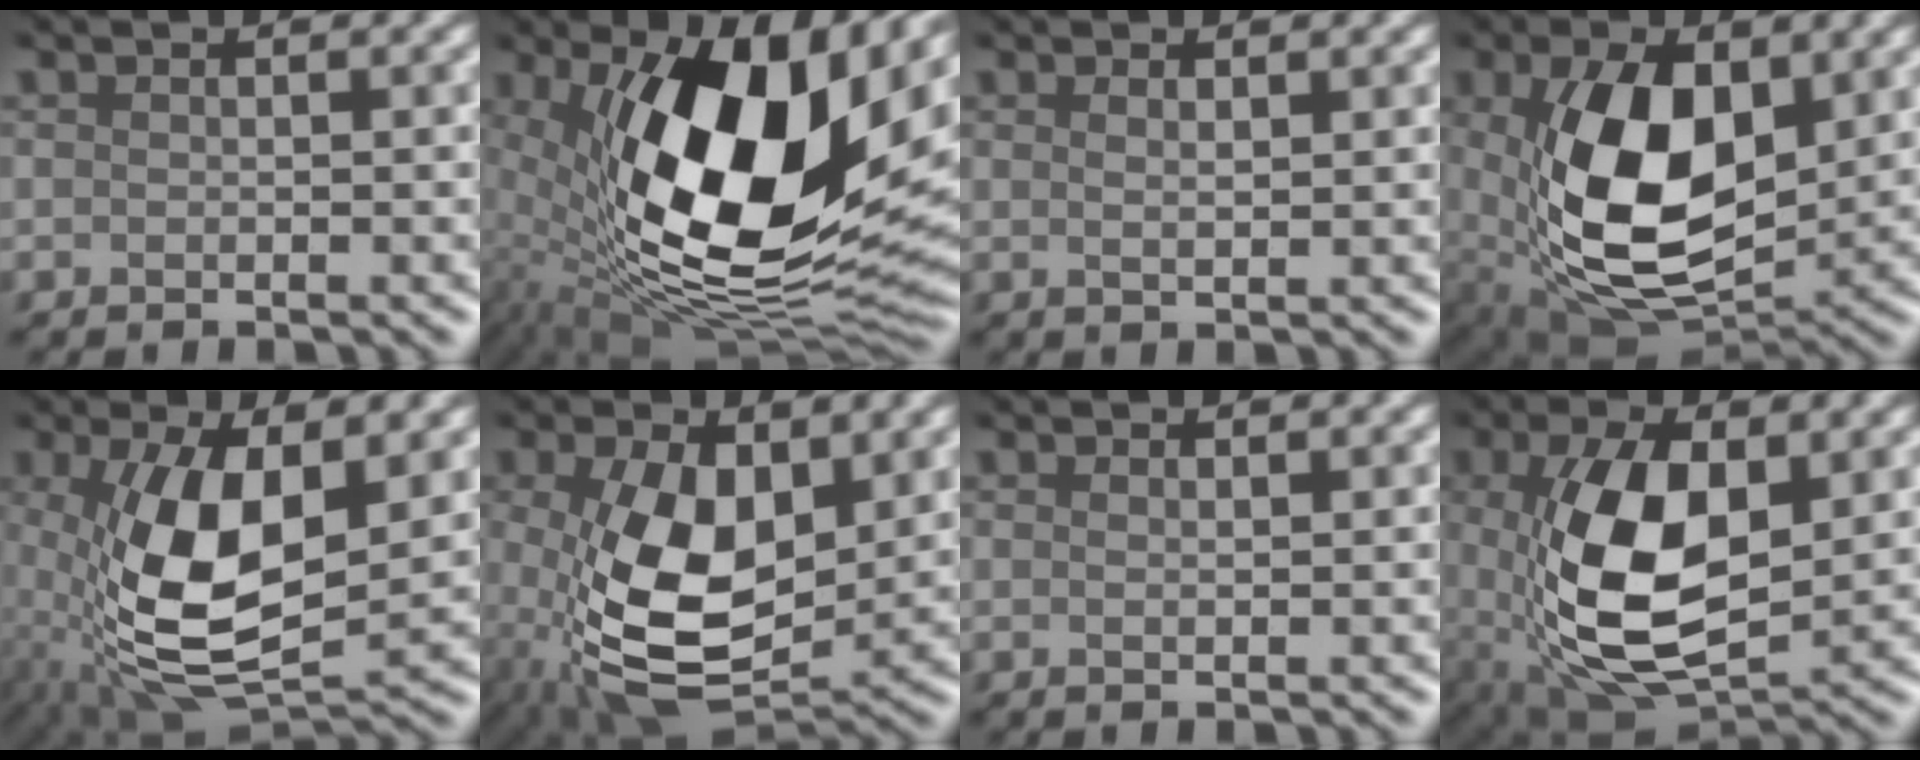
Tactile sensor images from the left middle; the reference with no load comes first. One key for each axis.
{"total": 15.4, "fx": 2.5, "fy": 7.2, "fz": 13.3, "tx": -0.235, "ty": -0.020, "tz": 0.037}
{"total": 0.7, "fx": 0.5, "fy": -0.2, "fz": 0.3, "tx": -0.010, "ty": -0.001, "tz": 0.012}
{"total": 11.2, "fx": 1.2, "fy": 6.2, "fz": 9.2, "tx": -0.190, "ty": -0.009, "tz": 0.032}
{"total": 9.2, "fx": 0.5, "fy": 4.1, "fz": 8.2, "tx": -0.189, "ty": -0.010, "tz": 0.015}
{"total": 8.5, "fx": 0.2, "fy": 4.6, "fz": 7.2, "tx": -0.170, "ty": -0.017, "tz": 0.015}
{"total": 0.7, "fx": 0.6, "fy": 0.1, "fz": 0.3, "tx": -0.002, "ty": -0.003, "tz": 0.006}
{"total": 10.2, "fx": 0.2, "fy": 5.4, "fz": 8.6, "tx": -0.189, "ty": -0.014, "tz": 0.015}